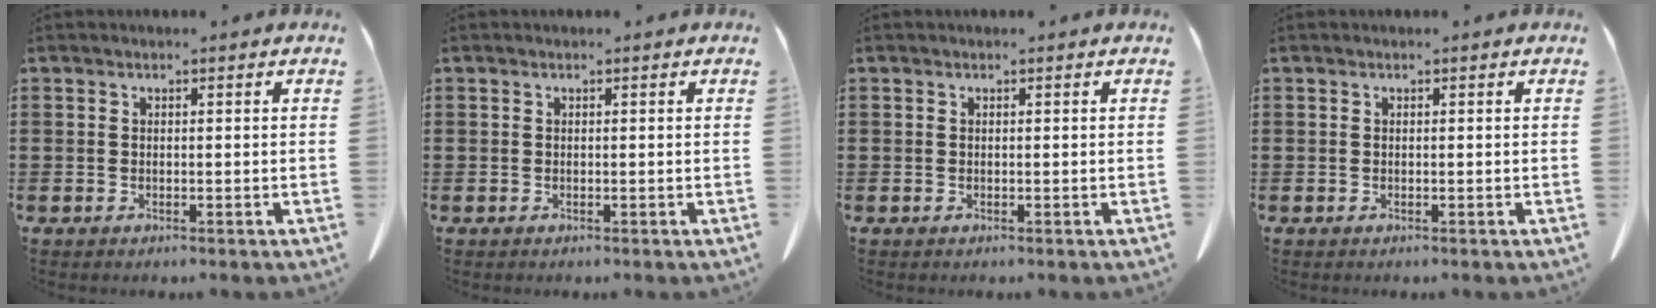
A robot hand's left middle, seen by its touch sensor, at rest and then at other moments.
{"total": 0.0}
{"total": 0.0}
{"total": 0.0}